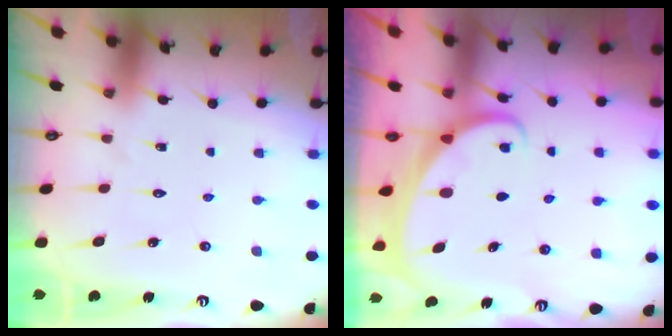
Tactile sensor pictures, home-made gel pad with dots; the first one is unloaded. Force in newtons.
{"total": 1.7, "press": 1.6, "slide": 0.2}